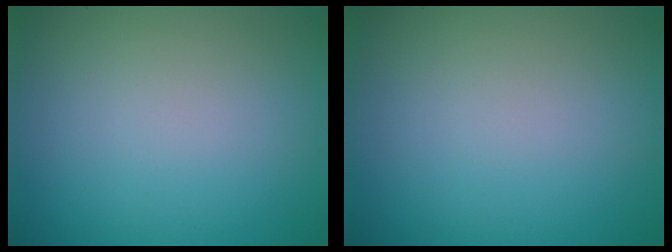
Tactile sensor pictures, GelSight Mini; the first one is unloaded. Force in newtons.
{"total": 0.0}